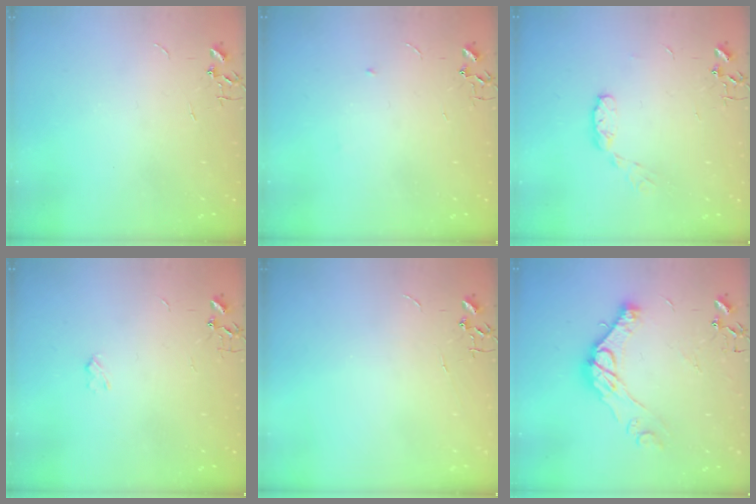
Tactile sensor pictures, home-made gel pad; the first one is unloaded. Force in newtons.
{"total": 4.0, "press": 3.9, "slide": 0.9}
{"total": 6.5, "press": 6.5, "slide": 0.5}
{"total": 2.4, "press": 2.4, "slide": 0.4}
{"total": 0.0}
{"total": 14.4, "press": 14.3, "slide": 1.1}